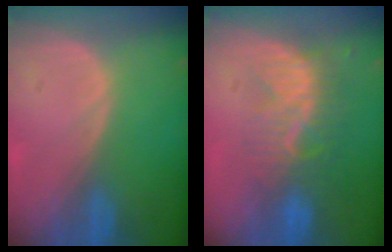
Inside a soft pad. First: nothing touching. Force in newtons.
{"total": 8.6, "press": 7.7, "slide": 3.6}